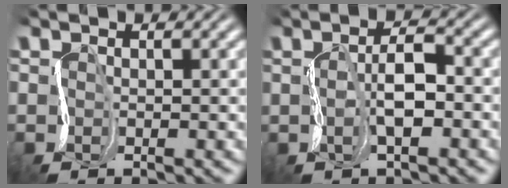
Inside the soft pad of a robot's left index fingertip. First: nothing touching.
{"total": 1.9, "force": [0.8, 0.2, 1.7], "torque": [-0.040, 0.016, 0.006]}